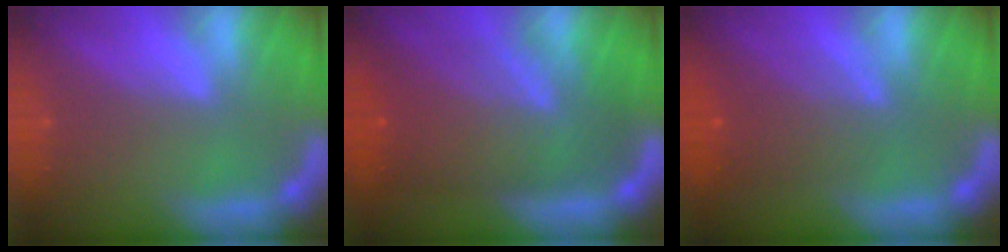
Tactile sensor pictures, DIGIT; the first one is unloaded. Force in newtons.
{"total": 10.0}
{"total": 5.1}